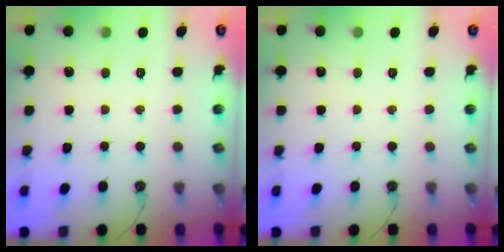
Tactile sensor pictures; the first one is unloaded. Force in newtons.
{"total": 0.0}